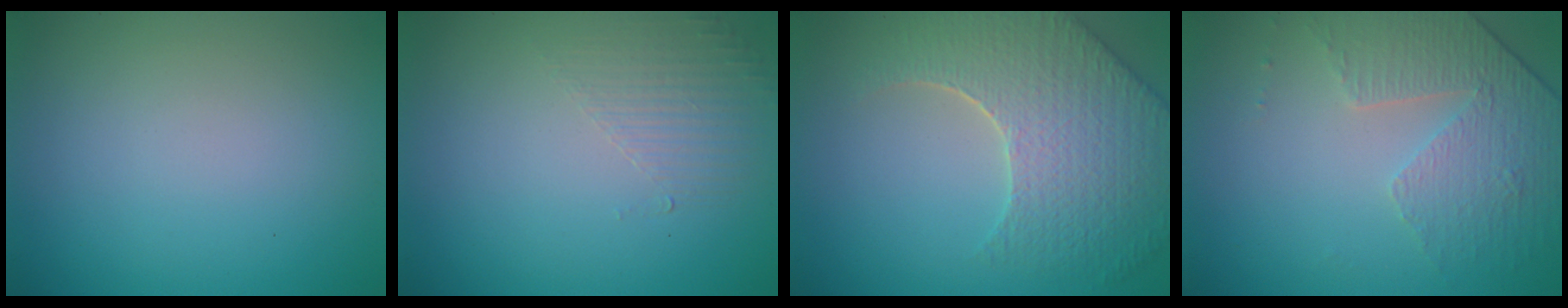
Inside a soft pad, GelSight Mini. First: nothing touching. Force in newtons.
{"total": 1.6, "press": 0.4, "slide": 1.5}
{"total": 7.4, "press": 5.7, "slide": 4.8}
{"total": 4.7, "press": 3.2, "slide": 3.4}